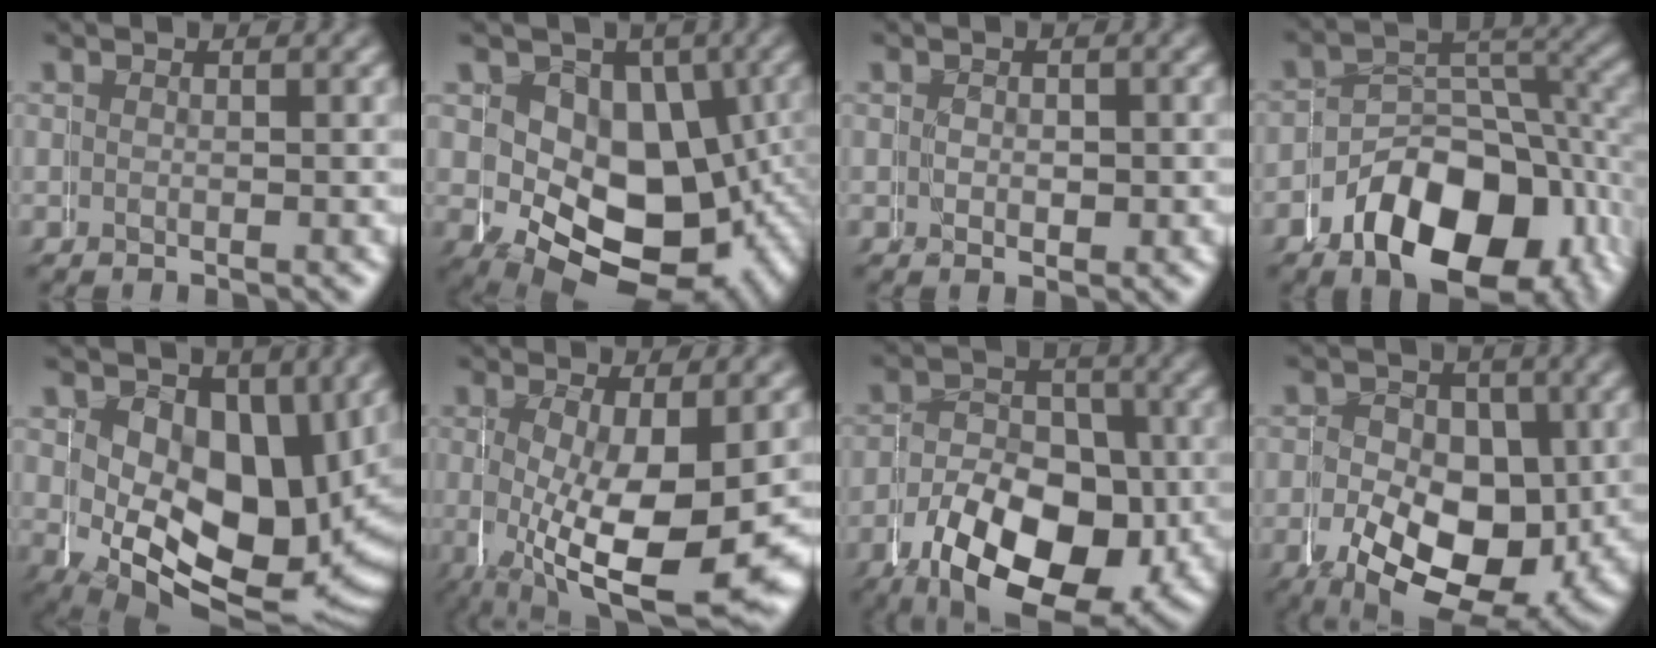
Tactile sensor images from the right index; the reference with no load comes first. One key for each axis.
{"total": 13.0, "fx": -2.8, "fy": 9.8, "fz": 8.1, "tx": -0.135, "ty": -0.073, "tz": -0.011}
{"total": 1.3, "fx": 0.3, "fy": 1.2, "fz": -0.2, "tx": -0.011, "ty": -0.012, "tz": 0.005}
{"total": 10.4, "fx": -4.1, "fy": 6.5, "fz": 7.1, "tx": -0.096, "ty": -0.033, "tz": -0.059}
{"total": 12.1, "fx": 0.0, "fy": 8.8, "fz": 8.3, "tx": -0.140, "ty": -0.061, "tz": 0.019}
{"total": 10.0, "fx": -1.2, "fy": 3.9, "fz": 9.1, "tx": -0.164, "ty": -0.037, "tz": 0.005}
{"total": 12.0, "fx": -4.2, "fy": 7.7, "fz": 8.2, "tx": -0.140, "ty": -0.054, "tz": -0.048}
{"total": 11.6, "fx": -2.6, "fy": 8.0, "fz": 7.9, "tx": -0.132, "ty": -0.057, "tz": -0.019}